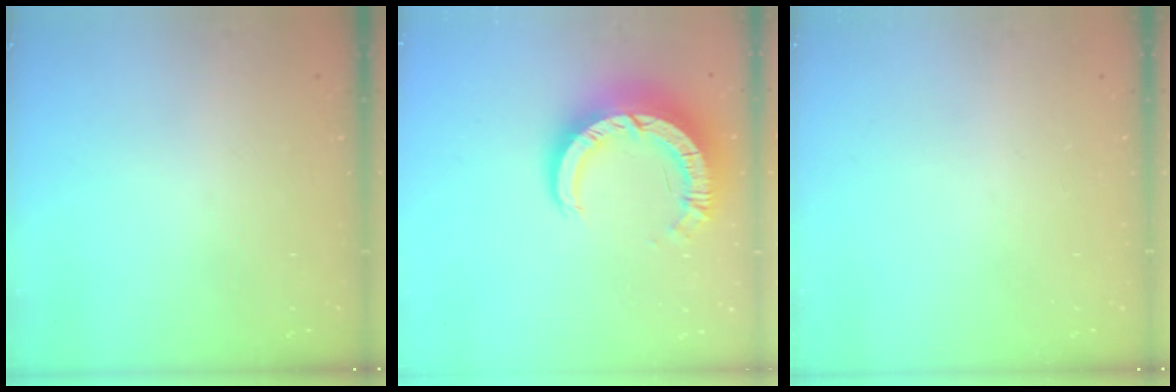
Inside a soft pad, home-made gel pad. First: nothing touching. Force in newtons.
{"total": 12.0, "press": 11.9, "slide": 1.2}
{"total": 0.0}